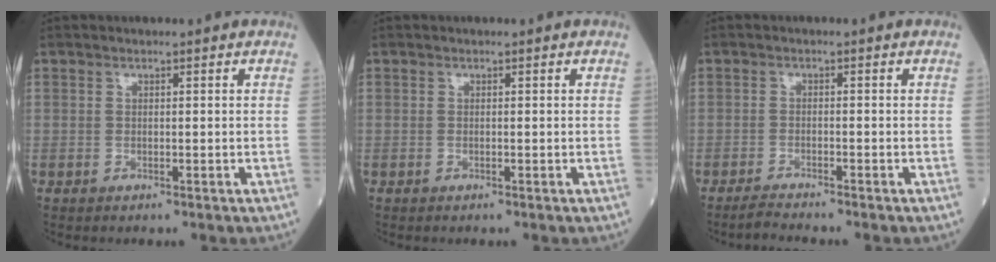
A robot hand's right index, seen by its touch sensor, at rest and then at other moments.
{"total": 0.0}
{"total": 2.3, "force": [-2.2, -0.7, 0.5], "torque": [-0.021, -0.012, -0.042]}